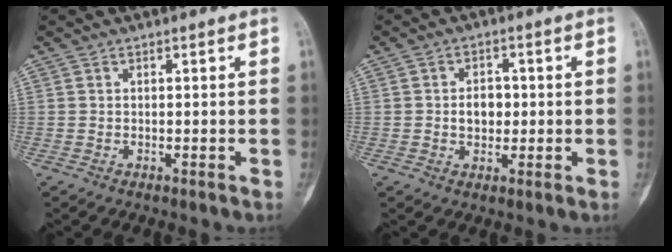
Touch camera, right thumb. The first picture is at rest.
{"total": 4.5, "force": [0.0, 3.3, 3.0], "torque": [-0.028, 0.006, -0.002]}